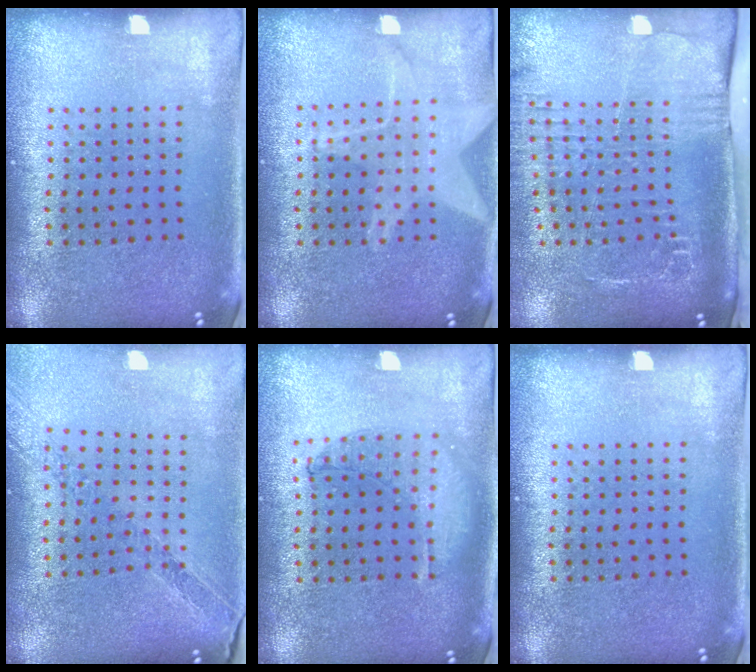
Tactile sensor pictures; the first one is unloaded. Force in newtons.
{"total": 1.3, "press": 1.3, "slide": 0.1}
{"total": 2.6, "press": 2.0, "slide": 1.7}
{"total": 1.1, "press": 1.1, "slide": 0.2}
{"total": 0.6, "press": 0.6, "slide": 0.2}
{"total": 0.0}